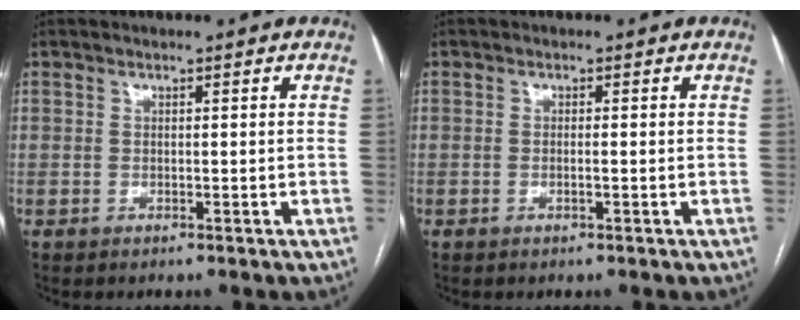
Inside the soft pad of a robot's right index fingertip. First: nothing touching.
{"total": 0.8, "force": [-0.3, 0.0, 0.7], "torque": [-0.015, 0.000, -0.004]}